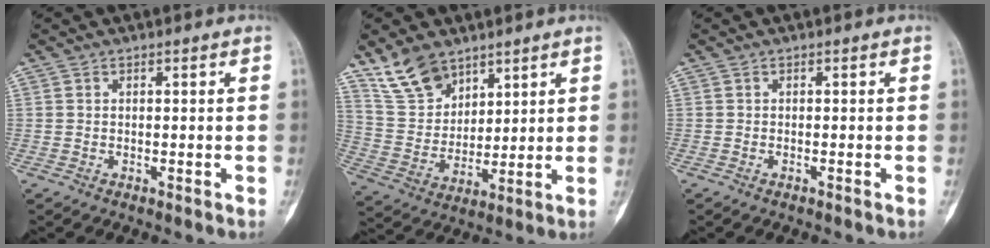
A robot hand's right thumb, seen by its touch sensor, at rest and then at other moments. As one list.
[{"total": 10.8, "force": [8.0, 5.9, 4.0], "torque": [-0.063, -0.037, 0.169]}, {"total": 0.0}]